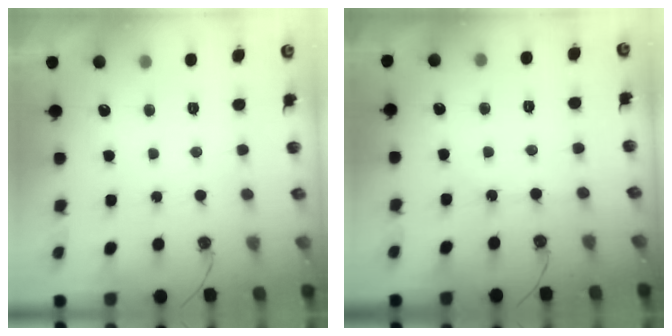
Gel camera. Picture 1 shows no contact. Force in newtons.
{"total": 1.7, "press": 1.6, "slide": 0.3}